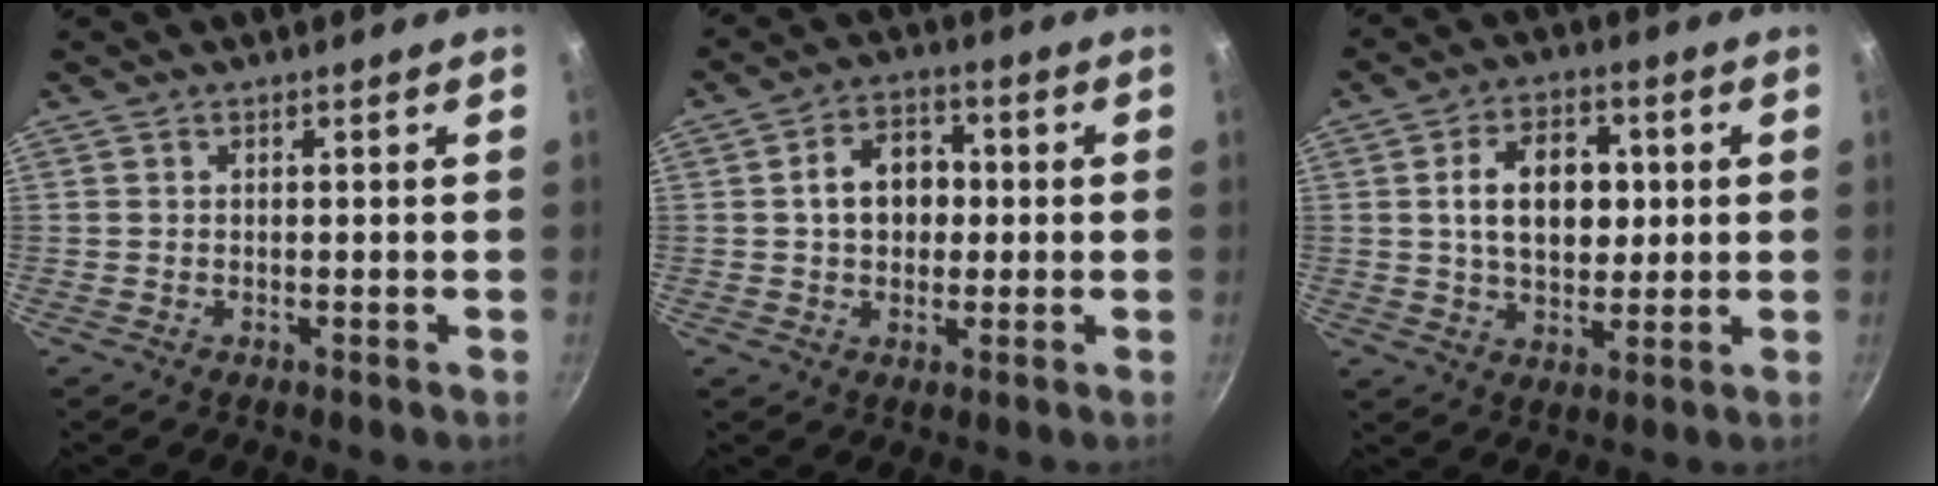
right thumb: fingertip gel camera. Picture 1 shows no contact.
{"total": 8.8, "force": [0.5, 6.6, 5.8], "torque": [-0.060, 0.017, 0.000]}
{"total": 12.5, "force": [1.8, 8.4, 9.0], "torque": [-0.115, 0.003, 0.026]}